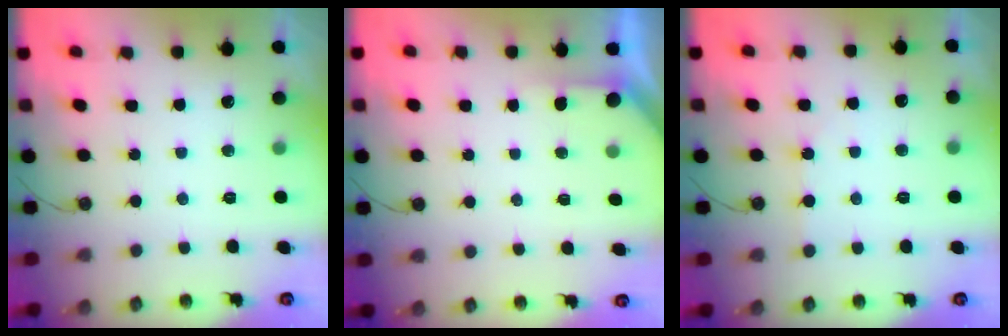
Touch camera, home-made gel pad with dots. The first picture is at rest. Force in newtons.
{"total": 2.2, "press": 2.2, "slide": 0.2}
{"total": 2.7, "press": 2.7, "slide": 0.5}